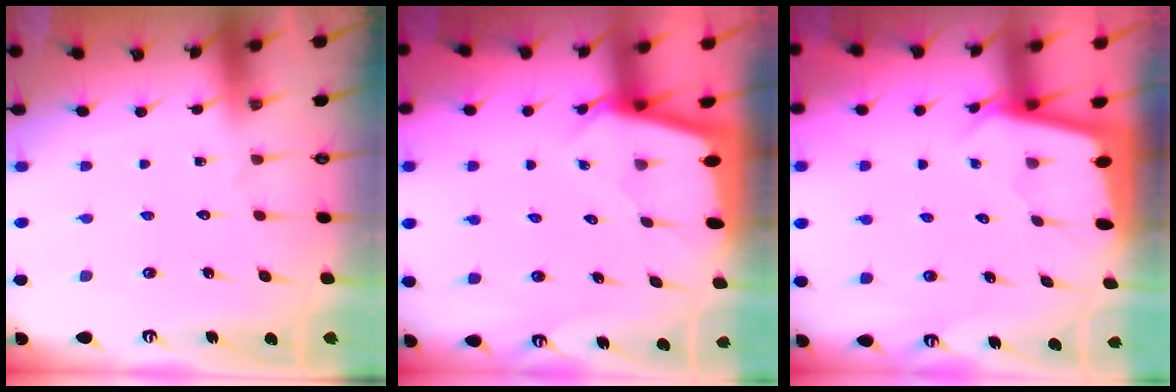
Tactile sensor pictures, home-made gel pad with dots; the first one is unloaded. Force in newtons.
{"total": 2.3, "press": 2.3, "slide": 0.1}
{"total": 1.9, "press": 1.9, "slide": 0.1}